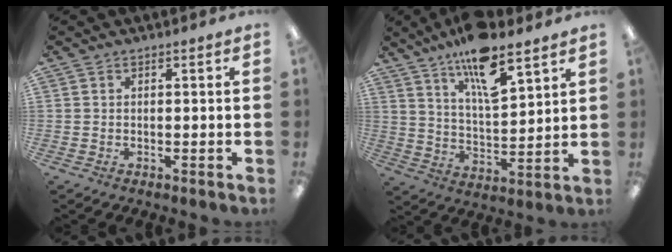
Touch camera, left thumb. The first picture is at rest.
{"total": 13.5, "force": [9.9, 4.0, 8.4], "torque": [-0.137, -0.052, 0.167]}